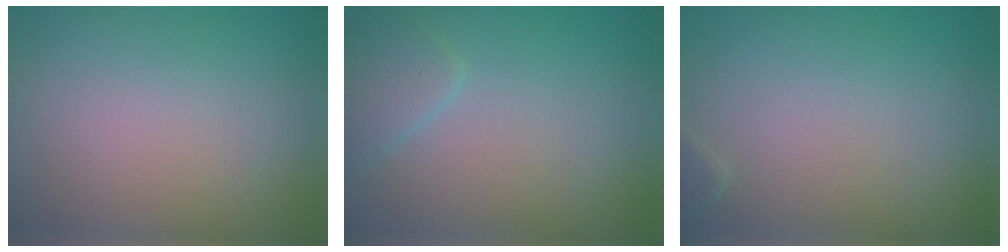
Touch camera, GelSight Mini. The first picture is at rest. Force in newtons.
{"total": 2.2, "press": 2.2, "slide": 0.1}
{"total": 0.8, "press": 0.8, "slide": 0.1}